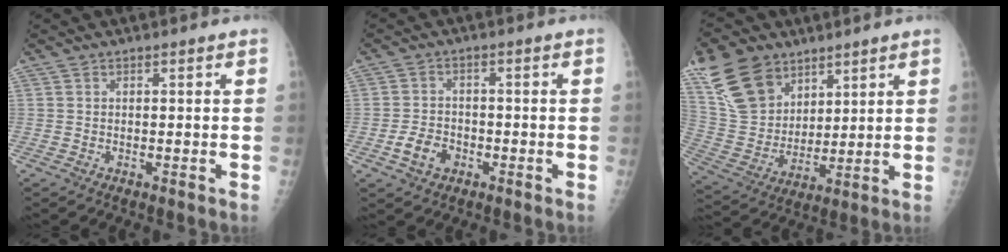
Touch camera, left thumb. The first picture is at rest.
{"total": 5.0, "force": [-2.3, 3.7, 2.5], "torque": [-0.033, 0.016, -0.037]}
{"total": 16.6, "force": [10.1, 10.8, 7.6], "torque": [-0.123, -0.032, 0.205]}